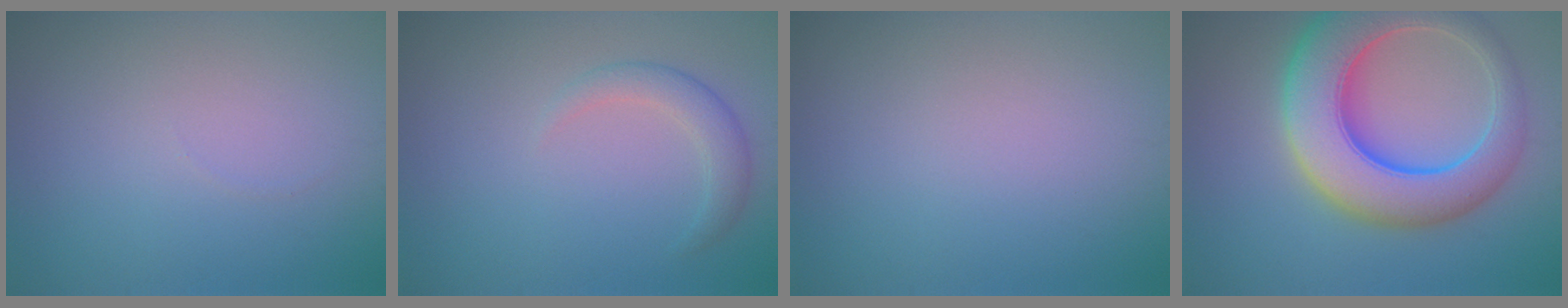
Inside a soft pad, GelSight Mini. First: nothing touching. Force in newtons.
{"total": 2.2, "press": 2.2, "slide": 0.1}
{"total": 0.0}
{"total": 11.0, "press": 11.0, "slide": 0.3}